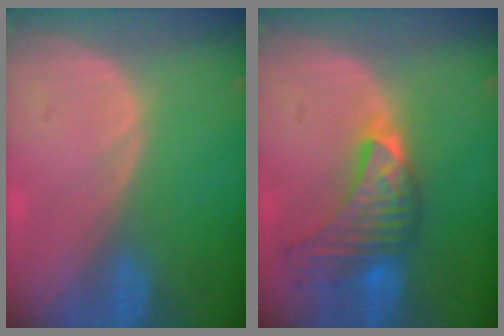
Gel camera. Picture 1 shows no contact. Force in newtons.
{"total": 8.0, "press": 7.9, "slide": 1.4}